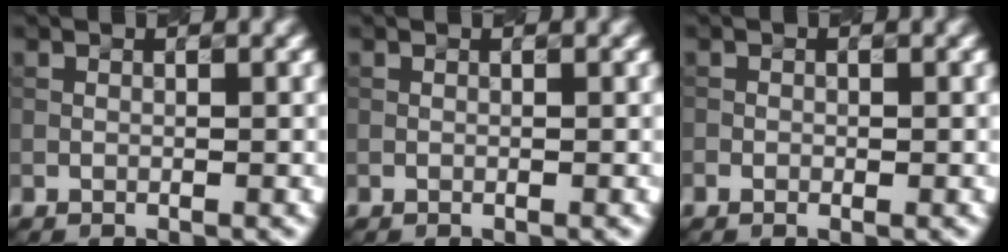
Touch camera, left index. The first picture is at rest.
{"total": 0.0}
{"total": 0.6, "force": [-0.2, 0.4, 0.3], "torque": [-0.002, -0.001, -0.002]}